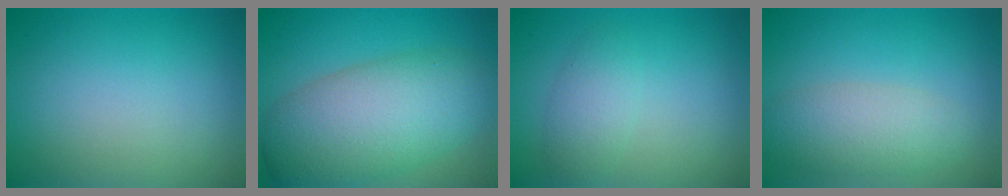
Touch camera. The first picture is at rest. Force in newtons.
{"total": 9.6, "press": 9.6, "slide": 0.3}
{"total": 2.4, "press": 2.4, "slide": 0.1}
{"total": 4.0, "press": 4.0, "slide": 0.3}